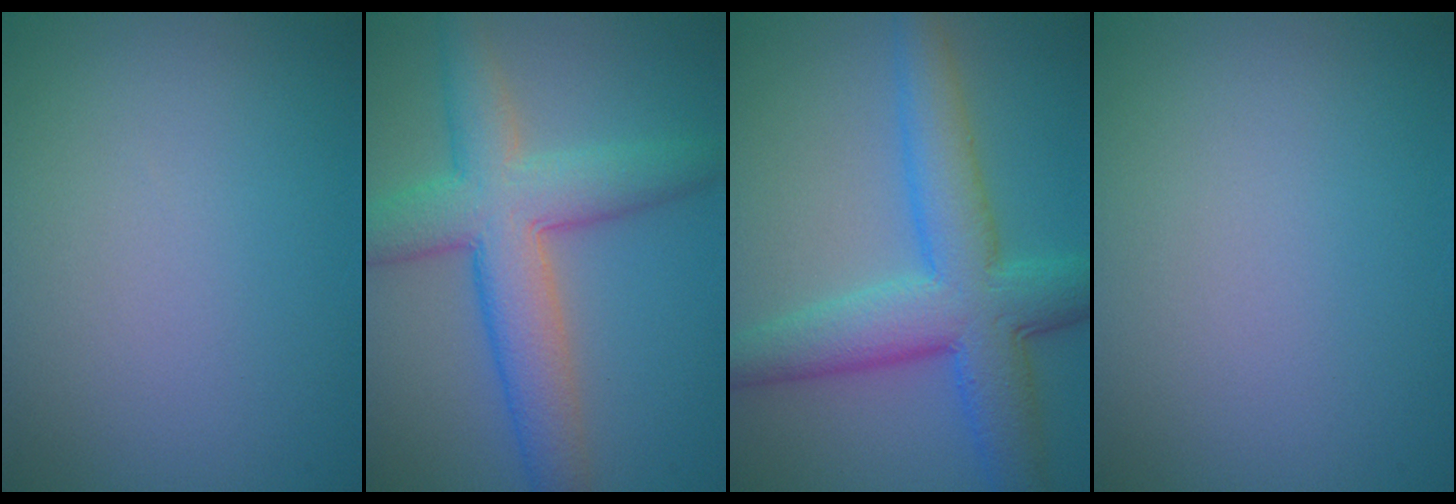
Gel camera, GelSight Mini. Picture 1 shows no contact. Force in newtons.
{"total": 7.2, "press": 7.2, "slide": 0.2}
{"total": 7.7, "press": 7.7, "slide": 0.2}
{"total": 0.0}